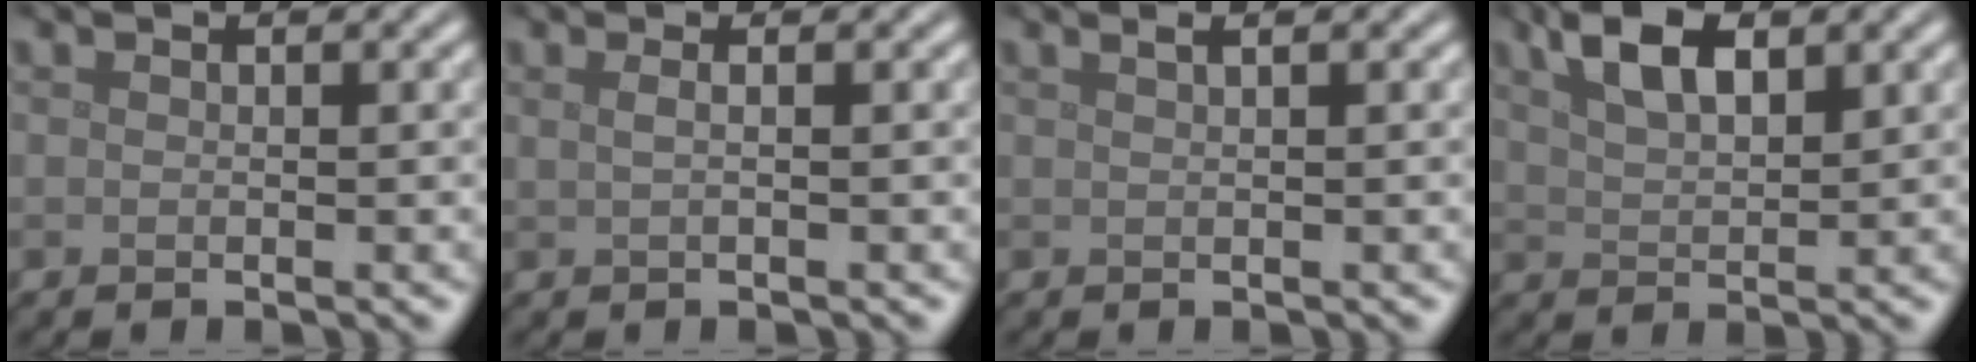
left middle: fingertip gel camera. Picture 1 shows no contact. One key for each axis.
{"total": 1.6, "fx": 0.6, "fy": 0.8, "fz": 1.2, "tx": -0.010, "ty": -0.002, "tz": -0.005}
{"total": 1.8, "fx": 1.0, "fy": 0.8, "fz": 1.2, "tx": -0.006, "ty": -0.001, "tz": 0.000}
{"total": 4.9, "fx": 2.7, "fy": 2.1, "fz": 3.6, "tx": -0.070, "ty": 0.008, "tz": 0.048}